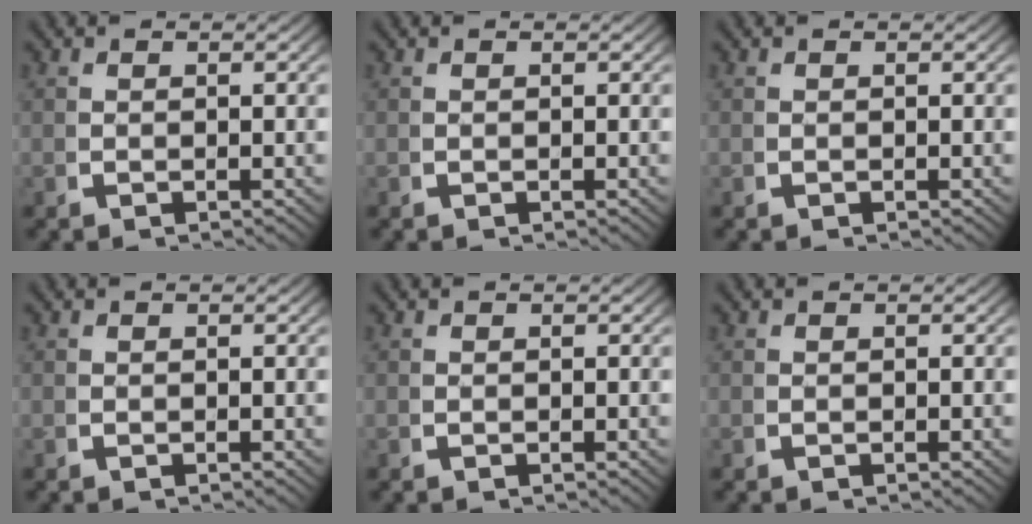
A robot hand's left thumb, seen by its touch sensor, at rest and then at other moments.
{"total": 0.0}
{"total": 0.0}
{"total": 0.0}
{"total": 0.0}
{"total": 0.0}